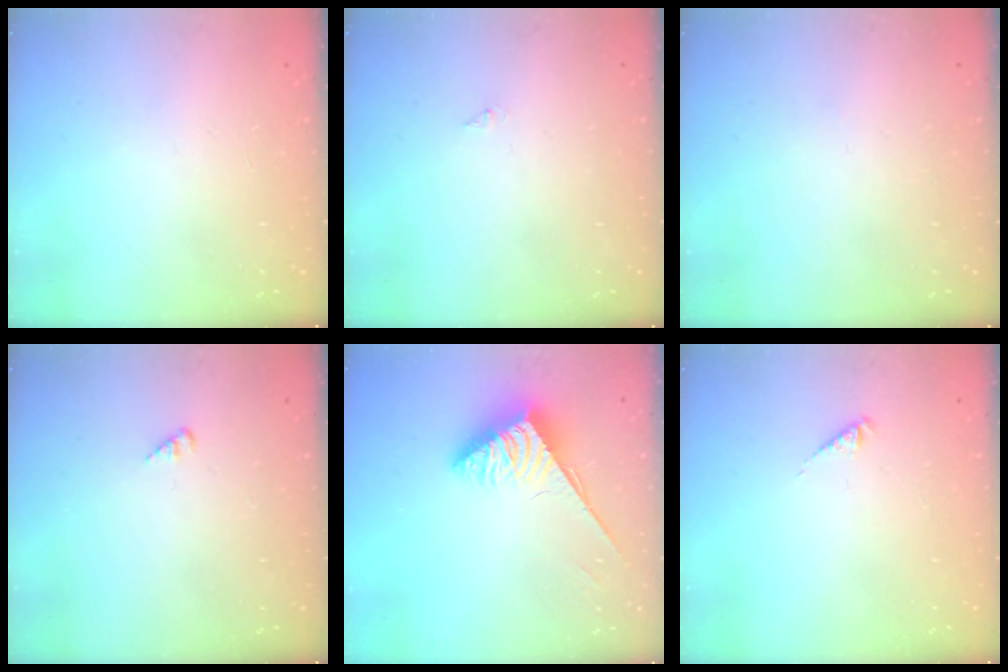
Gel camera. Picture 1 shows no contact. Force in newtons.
{"total": 0.0}
{"total": 0.0}
{"total": 2.1, "press": 2.1, "slide": 0.3}
{"total": 3.9, "press": 3.8, "slide": 0.7}
{"total": 2.3, "press": 2.3, "slide": 0.4}